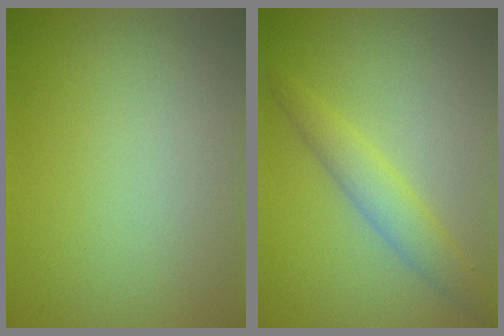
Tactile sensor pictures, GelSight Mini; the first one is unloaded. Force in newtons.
{"total": 2.8, "press": 2.8, "slide": 0.0}